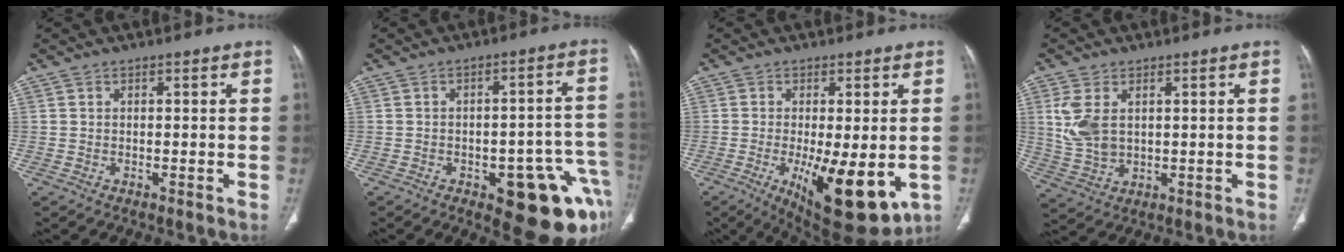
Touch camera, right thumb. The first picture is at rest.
{"total": 17.0, "force": [-7.4, 7.1, 13.6], "torque": [-0.094, 0.048, -0.075]}
{"total": 14.5, "force": [-3.7, 5.1, 13.0], "torque": [-0.189, -0.026, -0.040]}
{"total": 7.8, "force": [1.9, 4.8, 5.8], "torque": [-0.129, -0.006, 0.050]}